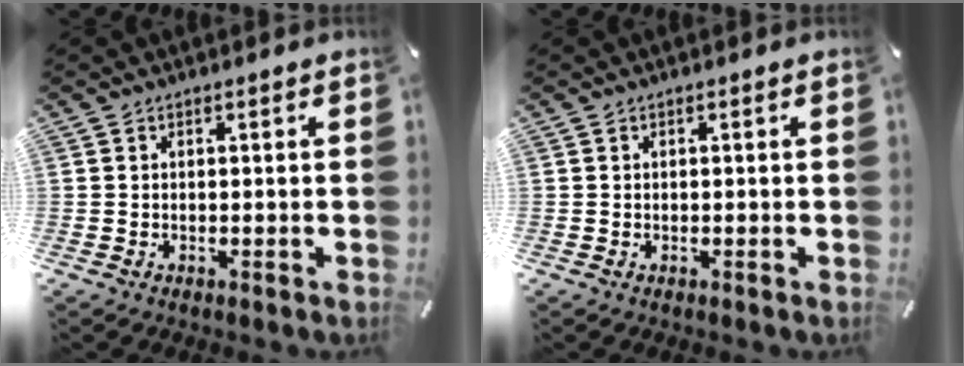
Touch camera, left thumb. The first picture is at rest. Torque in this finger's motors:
{"motor_torque": [0.01, 0.01, 0.00, 0.00, 0.00]}